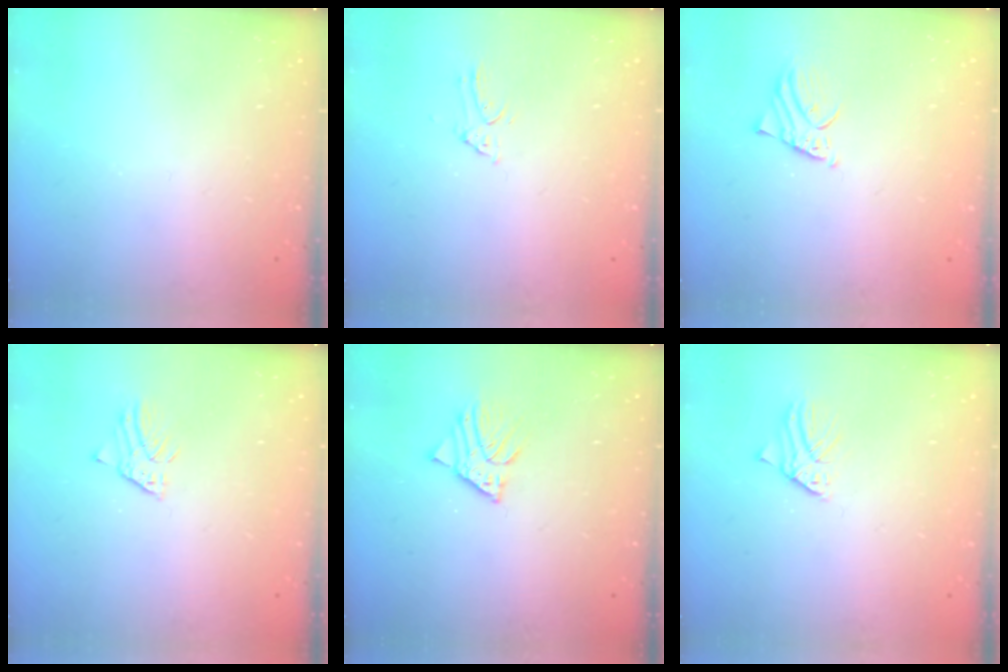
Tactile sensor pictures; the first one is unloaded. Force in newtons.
{"total": 2.5, "press": 2.5, "slide": 0.2}
{"total": 1.8, "press": 1.8, "slide": 0.4}
{"total": 1.3, "press": 1.3, "slide": 0.1}
{"total": 3.9, "press": 3.8, "slide": 0.4}
{"total": 1.2, "press": 1.2, "slide": 0.1}